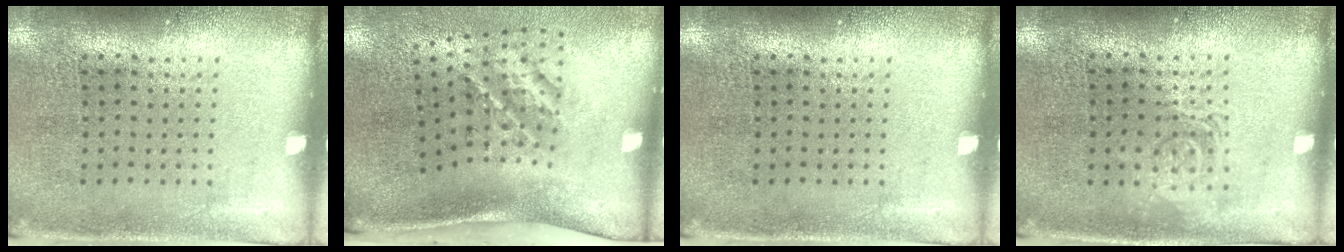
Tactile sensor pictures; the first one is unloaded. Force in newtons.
{"total": 2.1, "press": 1.3, "slide": 1.7}
{"total": 0.0}
{"total": 1.1, "press": 1.1, "slide": 0.2}